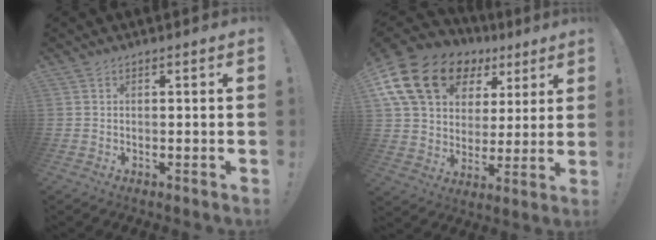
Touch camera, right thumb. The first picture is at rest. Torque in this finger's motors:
{"motor_torque": [2.41, 2.48, 0.69, 0.01, 0.20]}